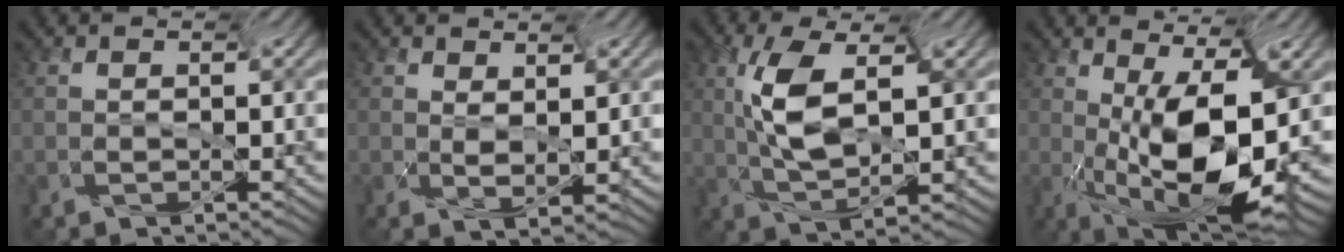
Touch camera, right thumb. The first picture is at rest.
{"total": 2.7, "force": [0.4, 1.1, 2.4], "torque": [-0.060, 0.002, 0.009]}
{"total": 8.0, "force": [-1.1, 3.9, 6.9], "torque": [-0.152, 0.011, -0.001]}
{"total": 12.7, "force": [-3.6, 4.9, 11.2], "torque": [-0.198, 0.012, -0.050]}